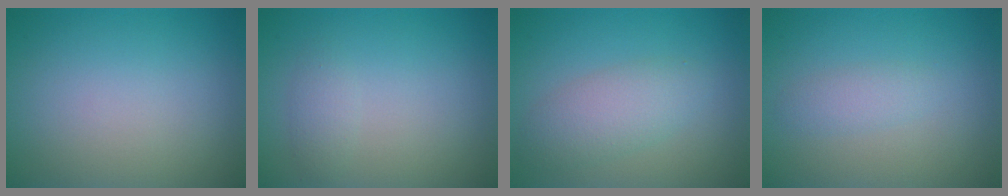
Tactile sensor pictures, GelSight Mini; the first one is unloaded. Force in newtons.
{"total": 1.1, "press": 1.1, "slide": 0.0}
{"total": 3.3, "press": 3.3, "slide": 0.2}
{"total": 1.4, "press": 1.4, "slide": 0.0}